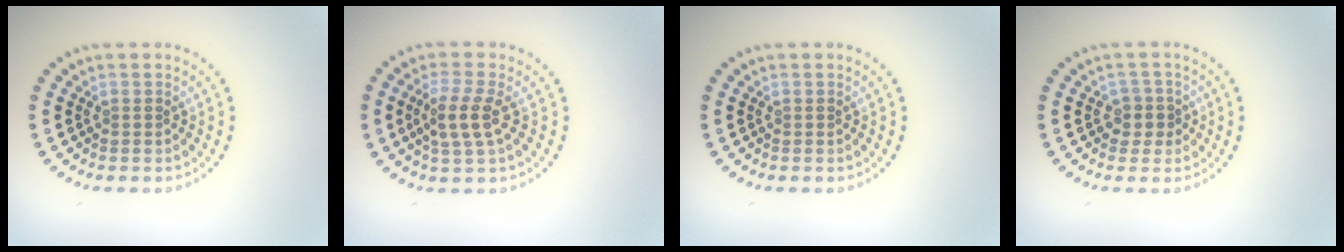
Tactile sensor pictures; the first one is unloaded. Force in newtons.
{"total": 3.0, "press": 2.6, "slide": 1.4}
{"total": 0.0}
{"total": 1.7, "press": 1.5, "slide": 0.9}